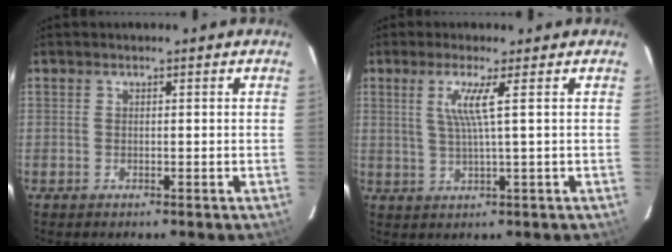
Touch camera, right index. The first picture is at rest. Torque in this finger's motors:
{"motor_torque": [-0.07, 0.03, 0.22, 0.07]}